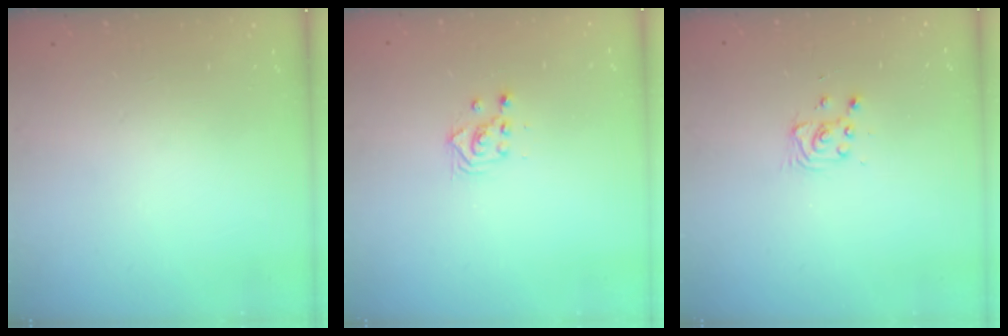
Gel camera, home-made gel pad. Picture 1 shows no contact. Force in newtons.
{"total": 2.3, "press": 2.3, "slide": 0.1}
{"total": 2.8, "press": 2.8, "slide": 0.4}